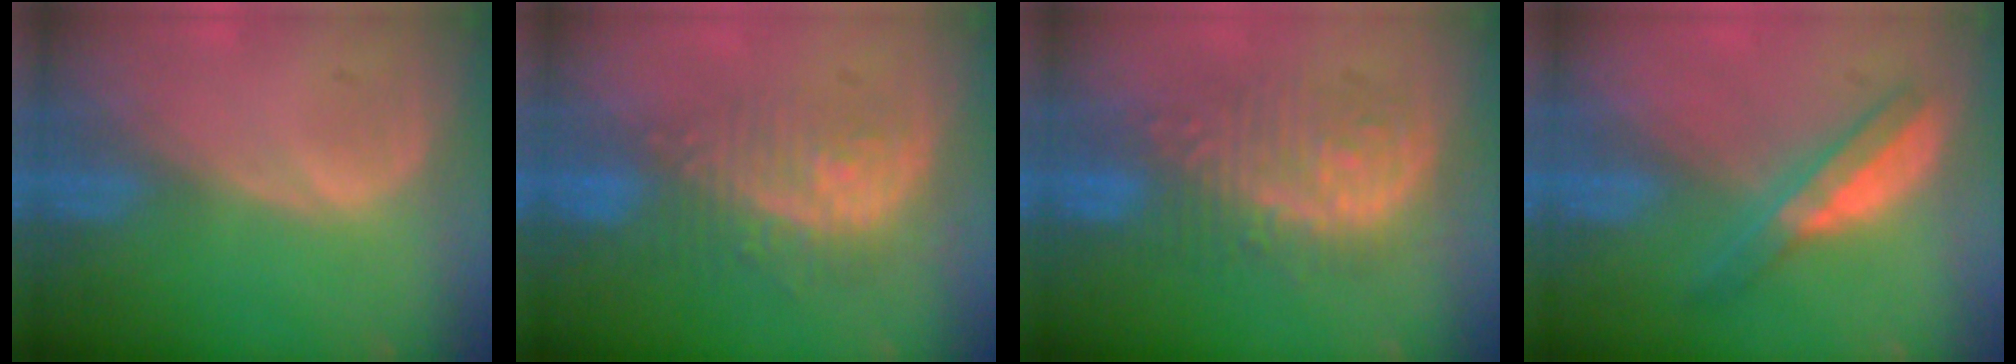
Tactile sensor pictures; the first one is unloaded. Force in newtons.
{"total": 9.3, "press": 8.1, "slide": 4.5}
{"total": 9.0, "press": 9.0, "slide": 0.6}
{"total": 5.0, "press": 4.9, "slide": 0.9}